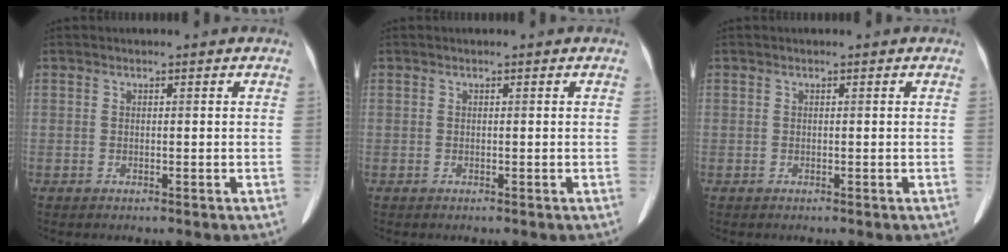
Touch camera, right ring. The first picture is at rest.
{"total": 0.0}
{"total": 0.0}